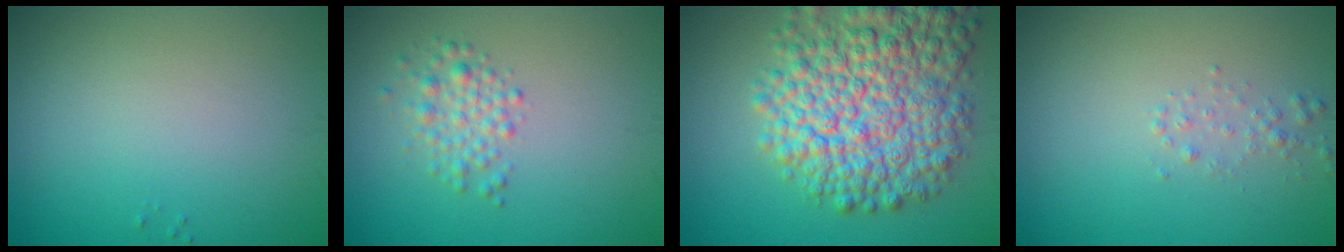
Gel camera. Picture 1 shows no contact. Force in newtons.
{"total": 2.2, "press": 2.2, "slide": 0.1}
{"total": 10.3, "press": 10.3, "slide": 0.4}
{"total": 0.9, "press": 0.9, "slide": 0.0}